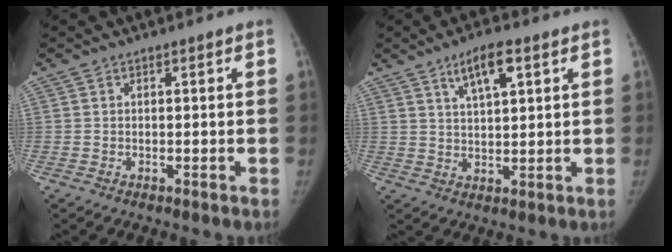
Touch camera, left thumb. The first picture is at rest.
{"total": 6.7, "force": [3.5, 2.3, 5.2], "torque": [-0.082, -0.012, 0.059]}